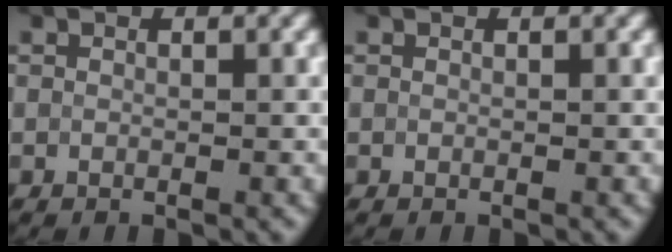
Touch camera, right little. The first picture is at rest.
{"total": 0.0}